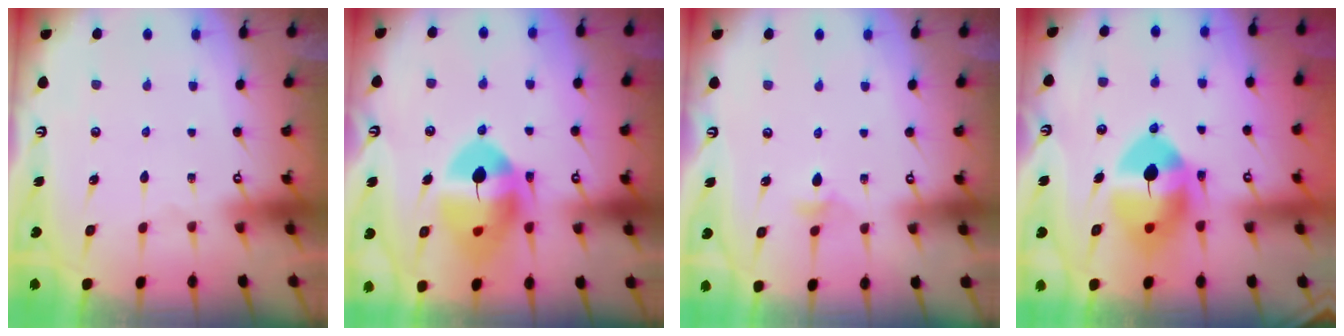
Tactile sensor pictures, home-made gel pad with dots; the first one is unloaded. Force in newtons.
{"total": 14.6, "press": 14.4, "slide": 1.8}
{"total": 5.2, "press": 5.1, "slide": 1.1}
{"total": 14.0, "press": 13.8, "slide": 2.3}